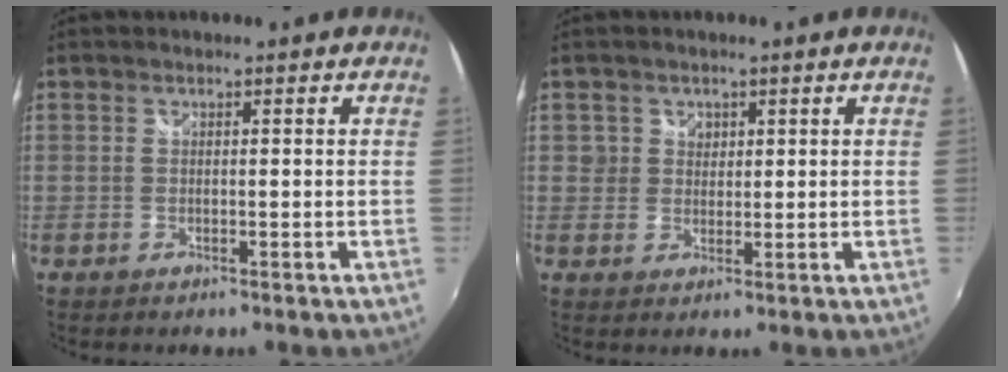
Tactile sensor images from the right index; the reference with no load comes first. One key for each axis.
{"total": 2.7, "fx": 0.8, "fy": 2.6, "fz": 0.2, "tx": 0.005, "ty": 0.009, "tz": 0.011}